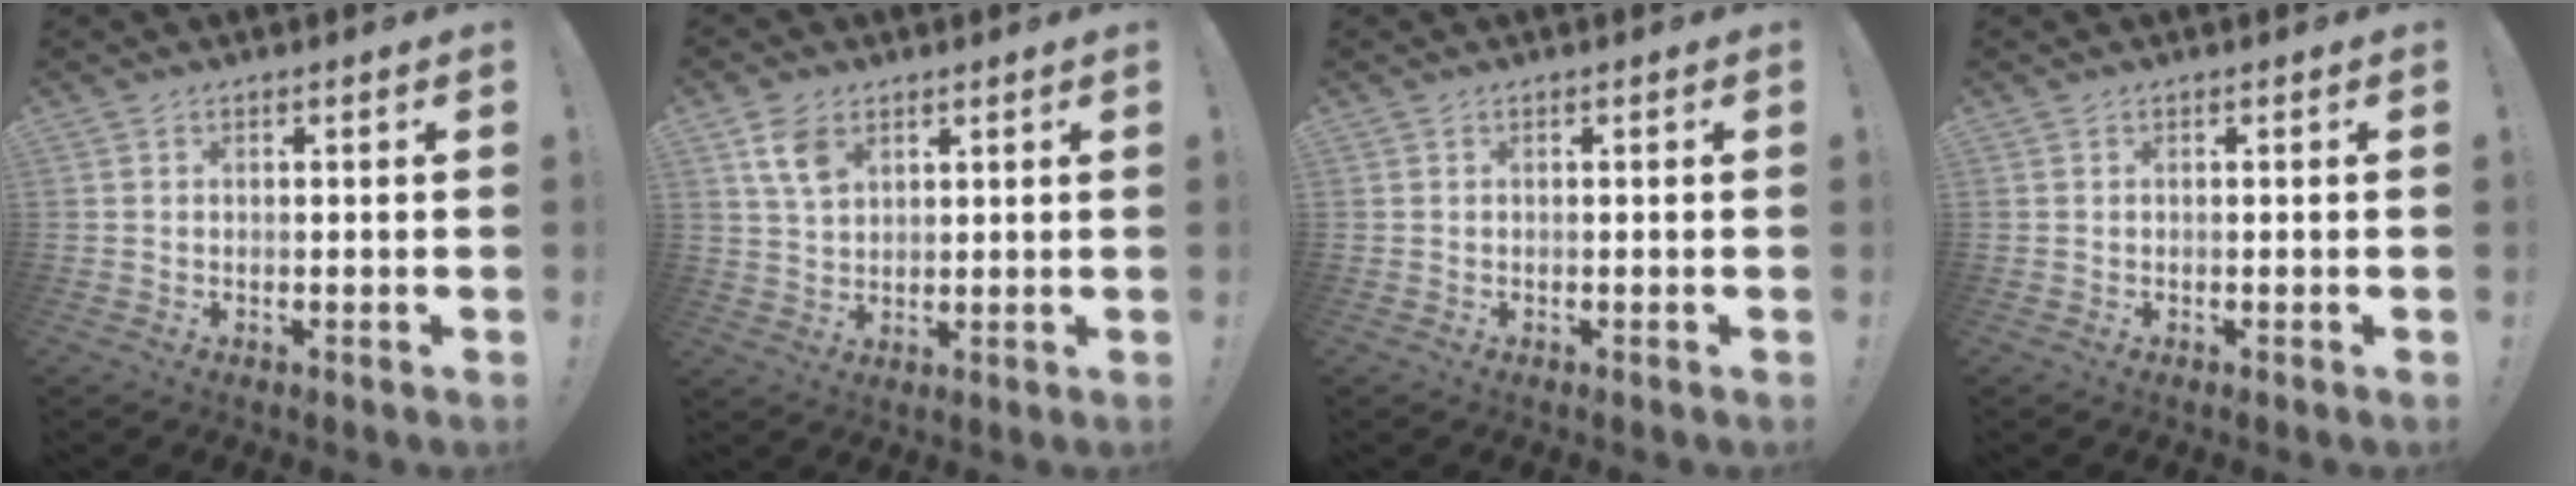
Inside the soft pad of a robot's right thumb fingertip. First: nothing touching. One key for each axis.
{"total": 7.6, "fx": 3.9, "fy": 5.0, "fz": 4.3, "tx": -0.070, "ty": -0.009, "tz": 0.076}
{"total": 0.0}
{"total": 0.0}